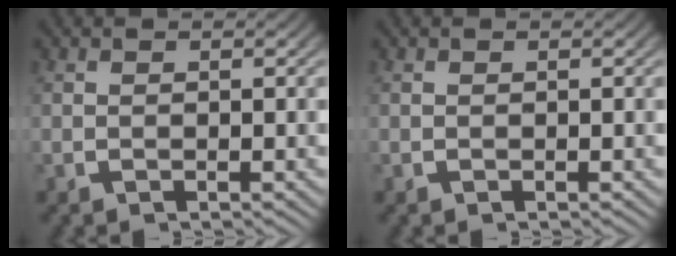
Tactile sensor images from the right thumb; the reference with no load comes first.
{"total": 0.0}